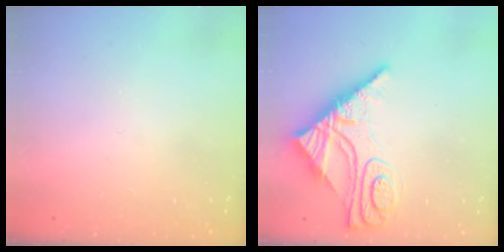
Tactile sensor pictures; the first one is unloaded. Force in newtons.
{"total": 15.2, "press": 15.1, "slide": 1.6}